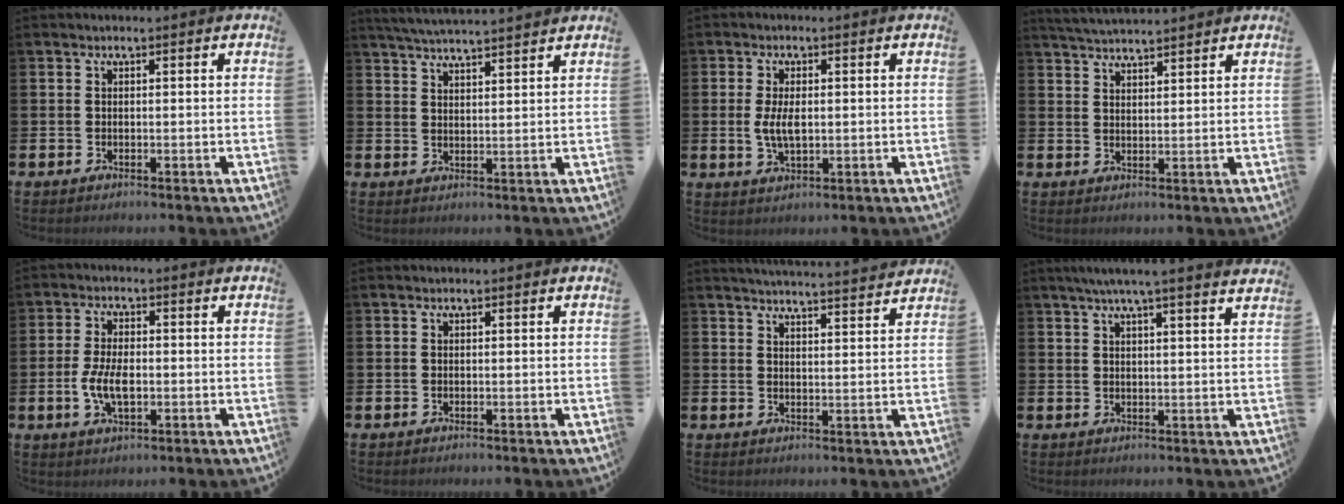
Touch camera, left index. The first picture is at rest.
{"total": 4.5, "force": [4.4, -0.2, 0.7], "torque": [-0.029, -0.020, 0.079]}
{"total": 3.9, "force": [0.2, 1.8, 3.5], "torque": [-0.060, -0.002, -0.003]}
{"total": 3.8, "force": [3.8, 0.0, 0.3], "torque": [-0.011, -0.022, 0.068]}
{"total": 5.2, "force": [-0.7, 2.6, 4.5], "torque": [-0.087, -0.002, -0.016]}
{"total": 0.0}
{"total": 4.4, "force": [4.3, -0.6, 0.2], "torque": [-0.008, -0.035, 0.075]}
{"total": 4.7, "force": [4.2, -0.6, 1.9], "torque": [-0.044, -0.013, 0.074]}